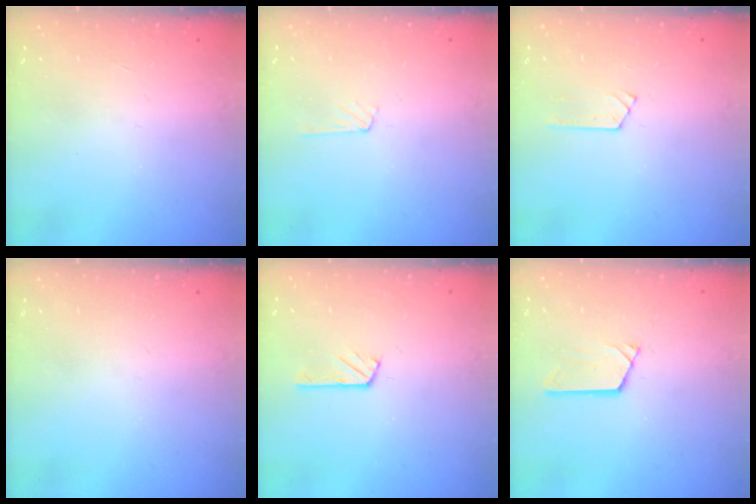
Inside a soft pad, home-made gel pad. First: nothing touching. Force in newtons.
{"total": 3.0, "press": 3.0, "slide": 0.3}
{"total": 5.2, "press": 5.2, "slide": 0.5}
{"total": 0.0}
{"total": 2.9, "press": 2.9, "slide": 0.5}
{"total": 2.9, "press": 2.9, "slide": 0.3}